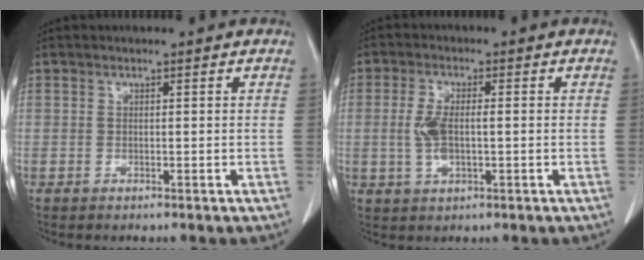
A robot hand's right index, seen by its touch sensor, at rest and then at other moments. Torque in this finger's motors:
{"motor_torque": [0.21, -0.01, 0.11, 0.07]}